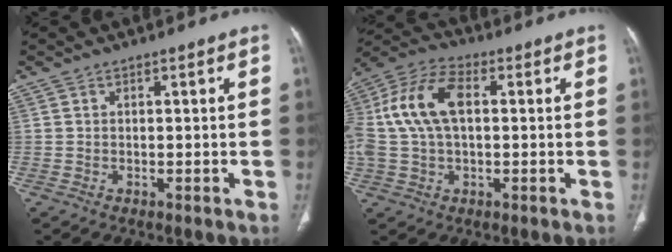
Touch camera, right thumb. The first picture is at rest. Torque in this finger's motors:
{"motor_torque": [1.96, 1.96, 1.42, 0.37, 0.34]}